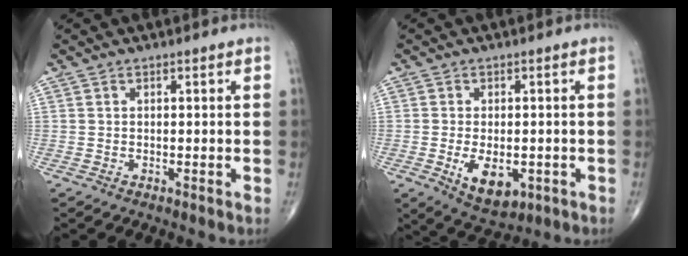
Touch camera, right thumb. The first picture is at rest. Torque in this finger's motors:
{"motor_torque": [-0.11, 0.35, 0.35, 0.39, 0.04]}